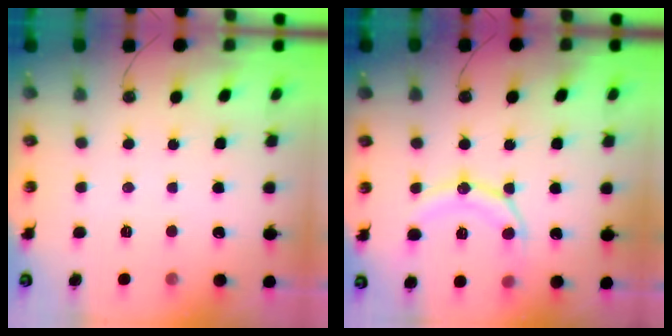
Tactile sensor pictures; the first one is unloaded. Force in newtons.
{"total": 13.3, "press": 13.2, "slide": 1.6}